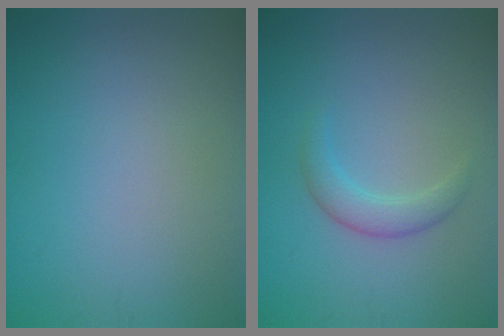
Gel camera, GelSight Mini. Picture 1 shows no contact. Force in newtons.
{"total": 2.1, "press": 2.1, "slide": 0.1}